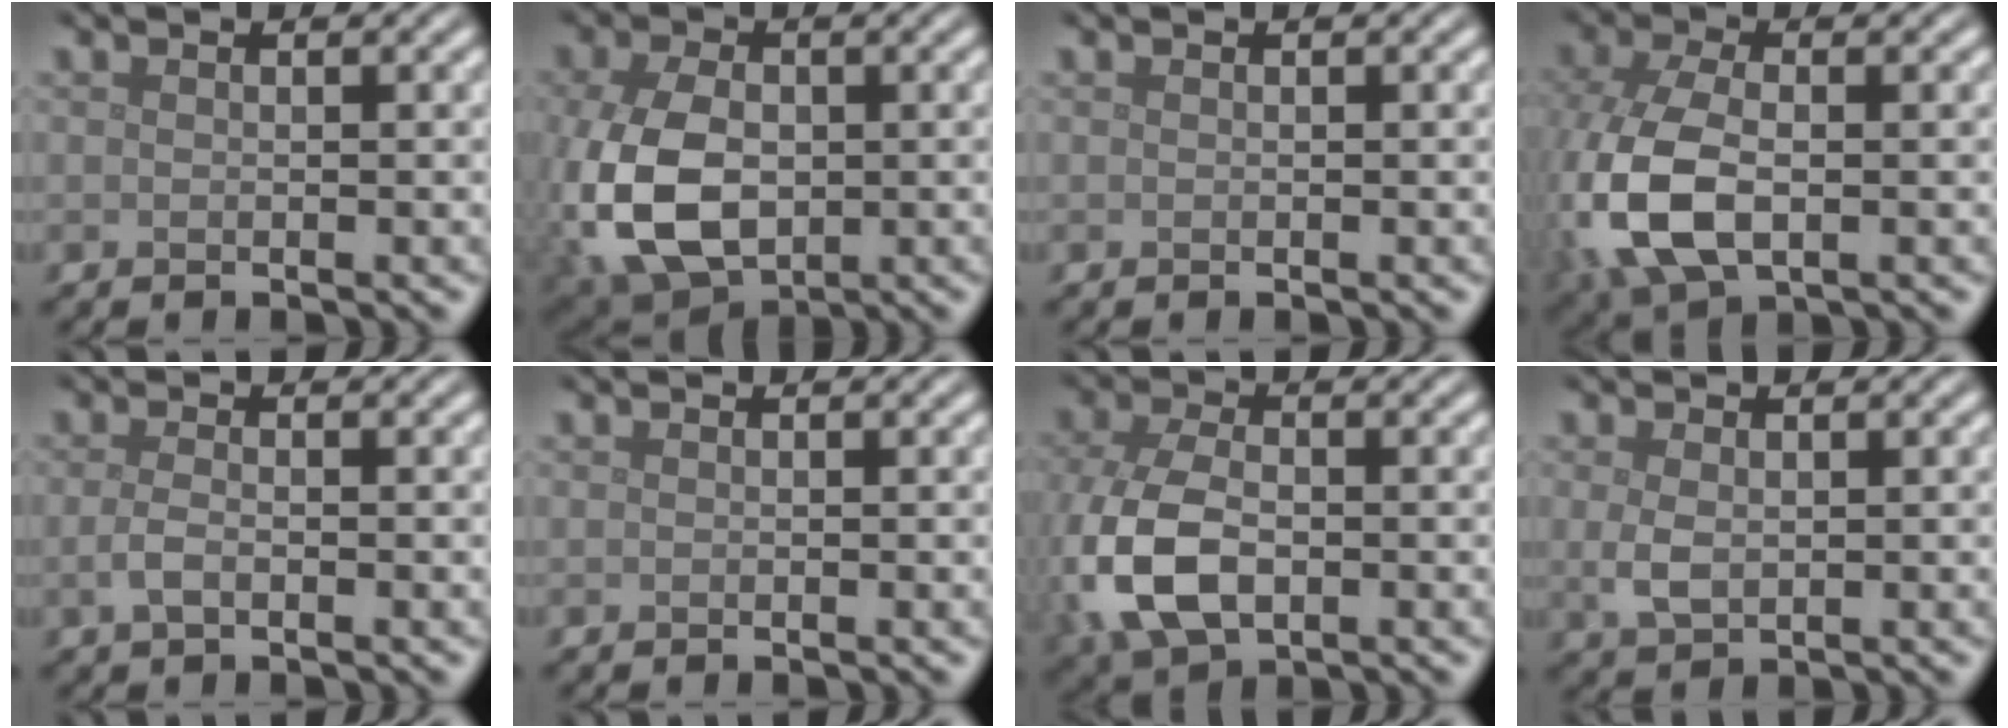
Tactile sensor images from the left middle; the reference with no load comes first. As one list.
[{"total": 9.0, "force": [-1.5, 5.9, 6.7], "torque": [-0.164, -0.016, -0.024]}, {"total": 0.0}, {"total": 8.8, "force": [-1.6, 5.2, 6.8], "torque": [-0.181, -0.015, -0.032]}, {"total": 1.5, "force": [-0.5, 0.6, 1.3], "torque": [-0.031, -0.002, -0.013]}, {"total": 0.0}, {"total": 8.0, "force": [-1.8, 5.0, 6.0], "torque": [-0.152, -0.013, -0.039]}, {"total": 2.1, "force": [0.1, 1.4, 1.6], "torque": [-0.041, -0.002, 0.006]}]